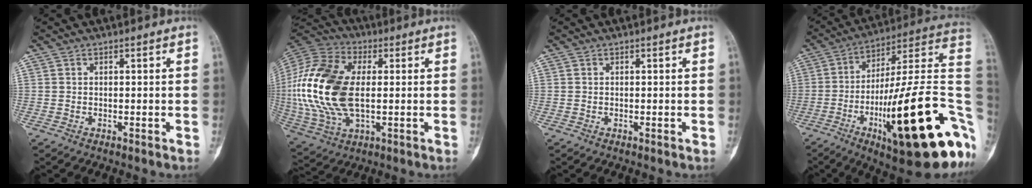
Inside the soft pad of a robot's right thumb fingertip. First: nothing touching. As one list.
[{"total": 22.9, "force": [0.8, 12.9, 18.9], "torque": [-0.417, 0.000, 0.015]}, {"total": 0.0}, {"total": 32.9, "force": [-9.8, 8.1, 30.4], "torque": [-0.385, 0.034, -0.147]}]